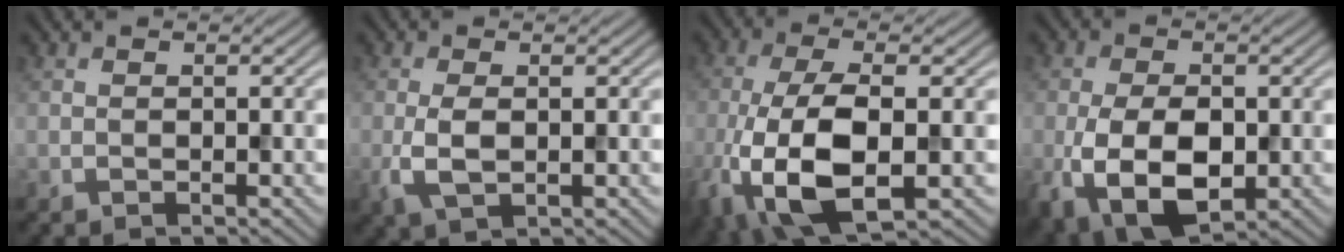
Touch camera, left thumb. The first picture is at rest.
{"total": 3.8, "force": [-0.3, 1.8, 3.3], "torque": [-0.082, -0.006, -0.007]}
{"total": 13.0, "force": [-3.8, 5.6, 11.1], "torque": [-0.264, -0.022, -0.070]}
{"total": 10.0, "force": [-2.4, 5.9, 7.7], "torque": [-0.171, -0.024, -0.044]}